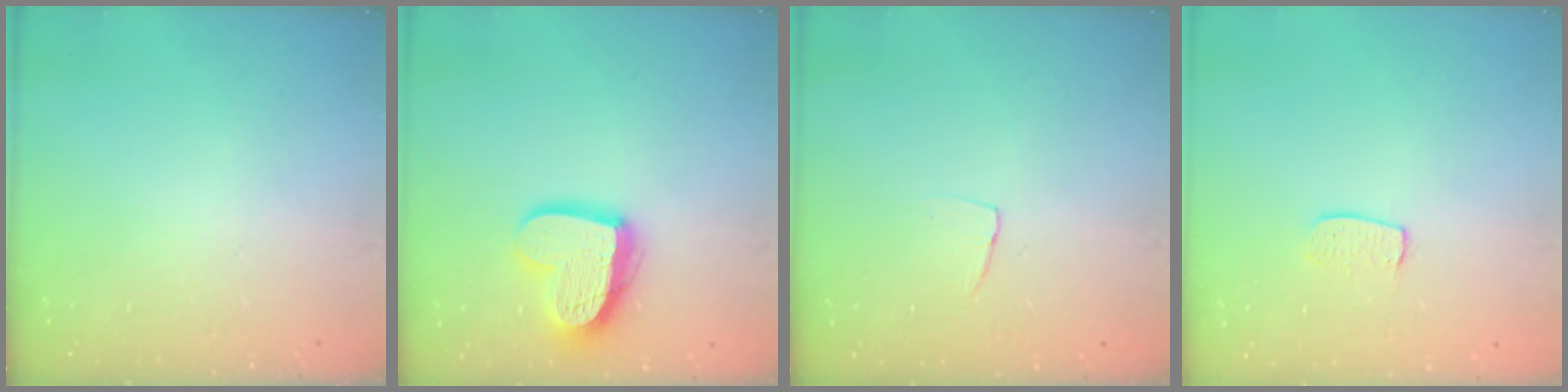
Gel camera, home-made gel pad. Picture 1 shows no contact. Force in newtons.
{"total": 15.9, "press": 15.8, "slide": 1.4}
{"total": 4.5, "press": 4.4, "slide": 0.3}
{"total": 6.6, "press": 6.6, "slide": 0.2}